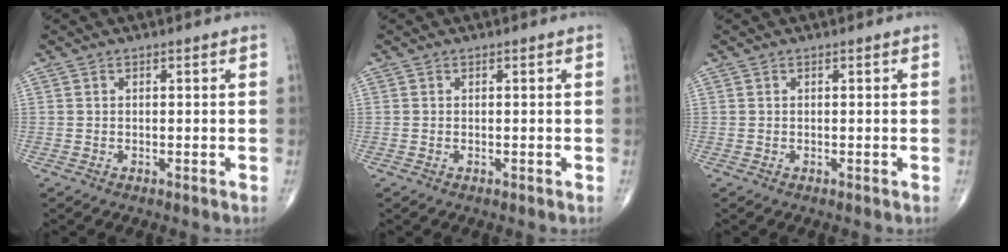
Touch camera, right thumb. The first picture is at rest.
{"total": 0.0}
{"total": 0.0}